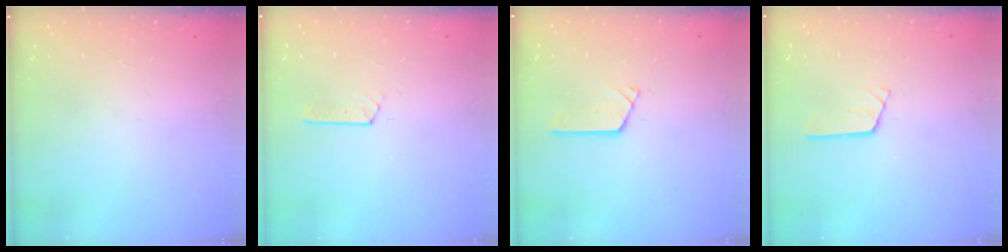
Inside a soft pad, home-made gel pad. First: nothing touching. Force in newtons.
{"total": 2.6, "press": 2.6, "slide": 0.3}
{"total": 2.8, "press": 2.8, "slide": 0.2}
{"total": 2.9, "press": 2.8, "slide": 0.3}